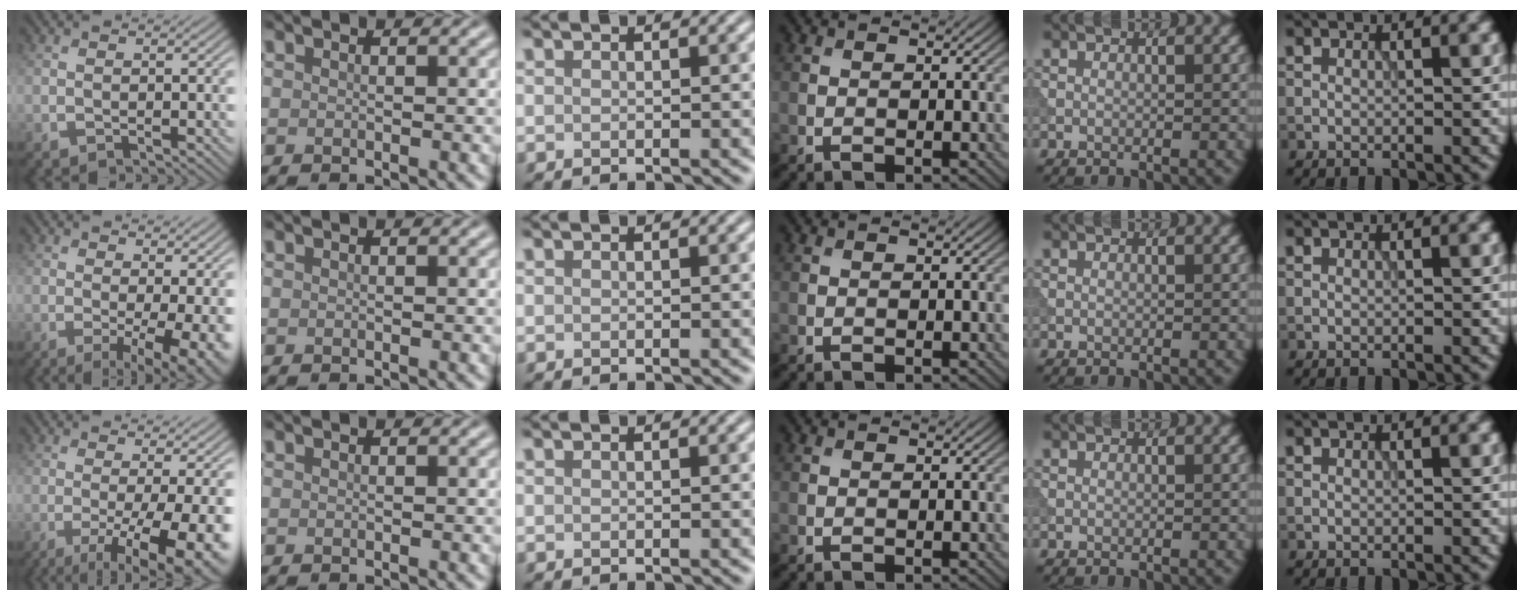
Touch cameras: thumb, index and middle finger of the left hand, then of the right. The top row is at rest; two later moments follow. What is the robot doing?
{"motion": "extract", "object": "tissue"}